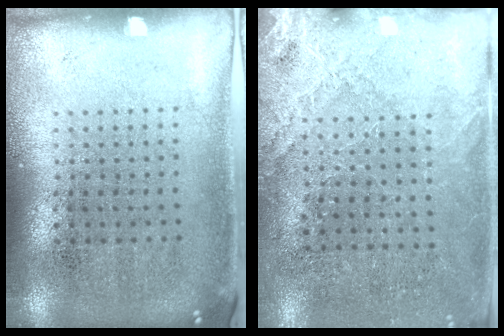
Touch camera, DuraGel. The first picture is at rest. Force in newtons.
{"total": 2.6, "press": 2.6, "slide": 0.5}